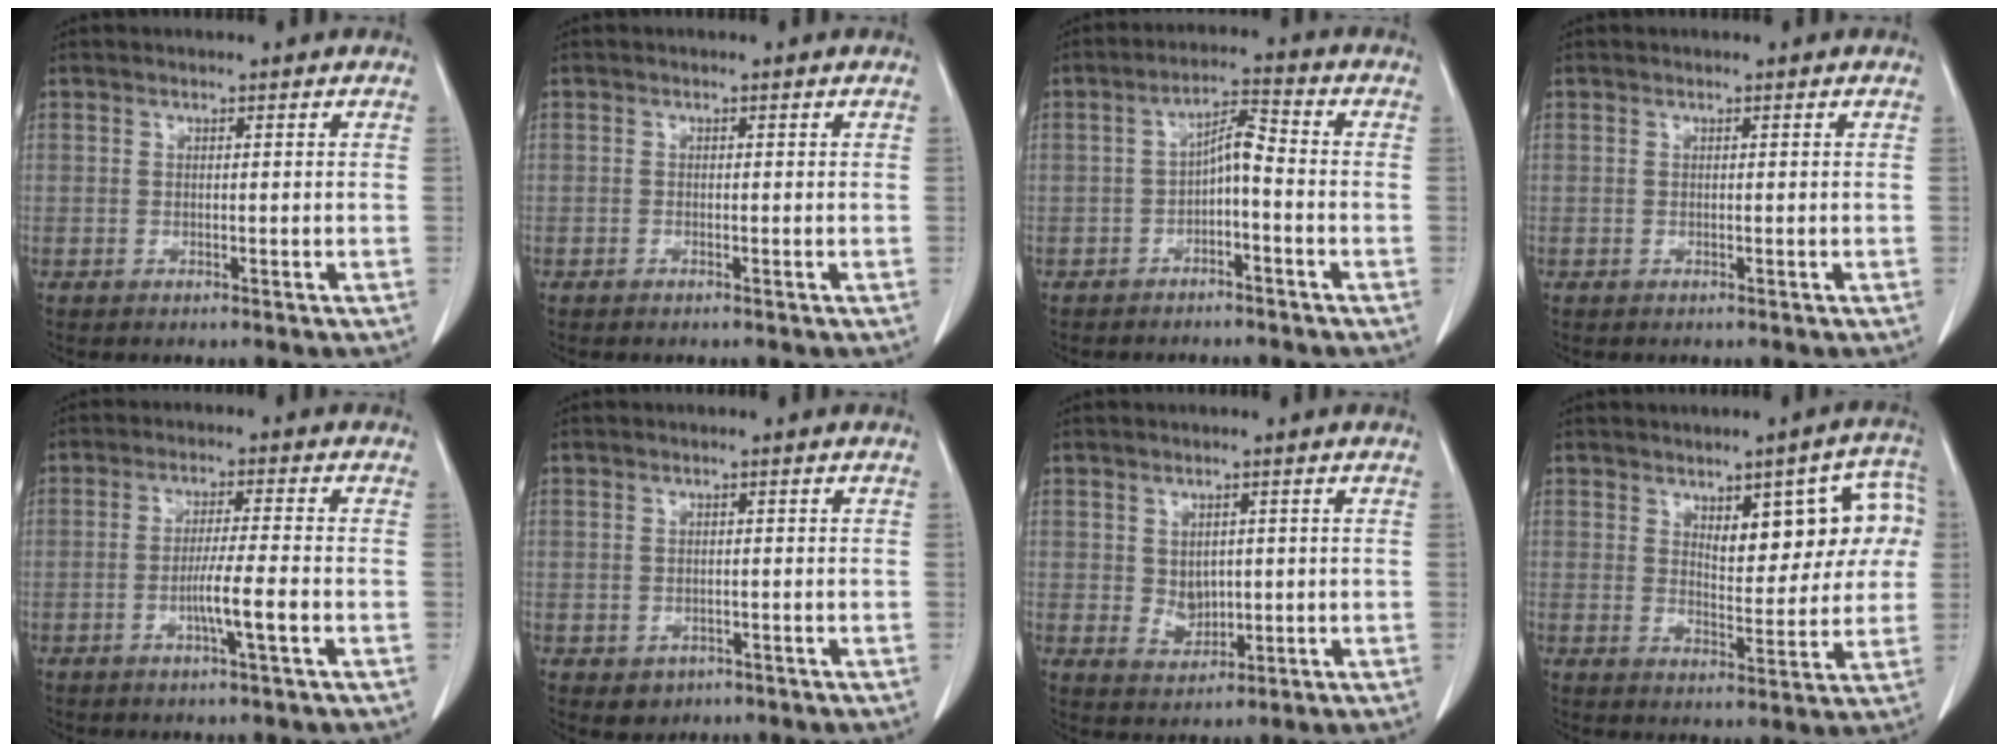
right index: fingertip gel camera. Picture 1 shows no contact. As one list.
[{"total": 0.0}, {"total": 4.6, "force": [-1.5, 1.2, 4.2], "torque": [-0.078, 0.021, -0.024]}, {"total": 0.0}, {"total": 5.4, "force": [-1.9, -0.5, 5.0], "torque": [-0.086, -0.008, -0.035]}, {"total": 2.4, "force": [-1.0, 2.1, 0.6], "torque": [-0.004, 0.003, -0.006]}, {"total": 3.5, "force": [0.3, 2.7, 2.3], "torque": [-0.039, -0.003, 0.017]}, {"total": 10.7, "force": [3.2, 3.9, 9.4], "torque": [-0.112, 0.024, 0.047]}]